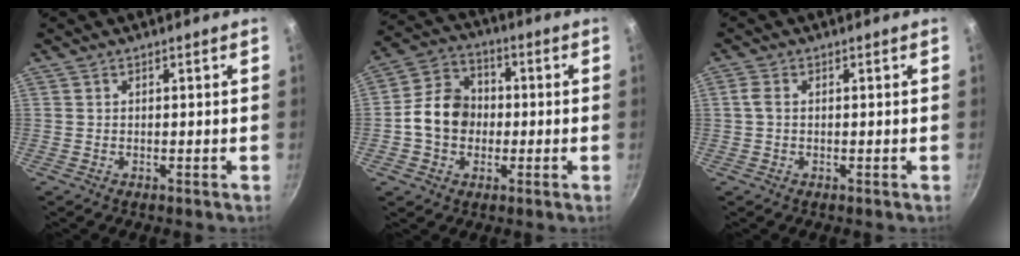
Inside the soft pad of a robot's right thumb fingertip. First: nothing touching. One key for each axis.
{"total": 10.9, "fx": -0.9, "fy": 8.9, "fz": 6.2, "tx": -0.079, "ty": 0.025, "tz": -0.033}
{"total": 2.0, "fx": 0.1, "fy": 1.3, "fz": 1.5, "tx": -0.035, "ty": 0.006, "tz": 0.000}